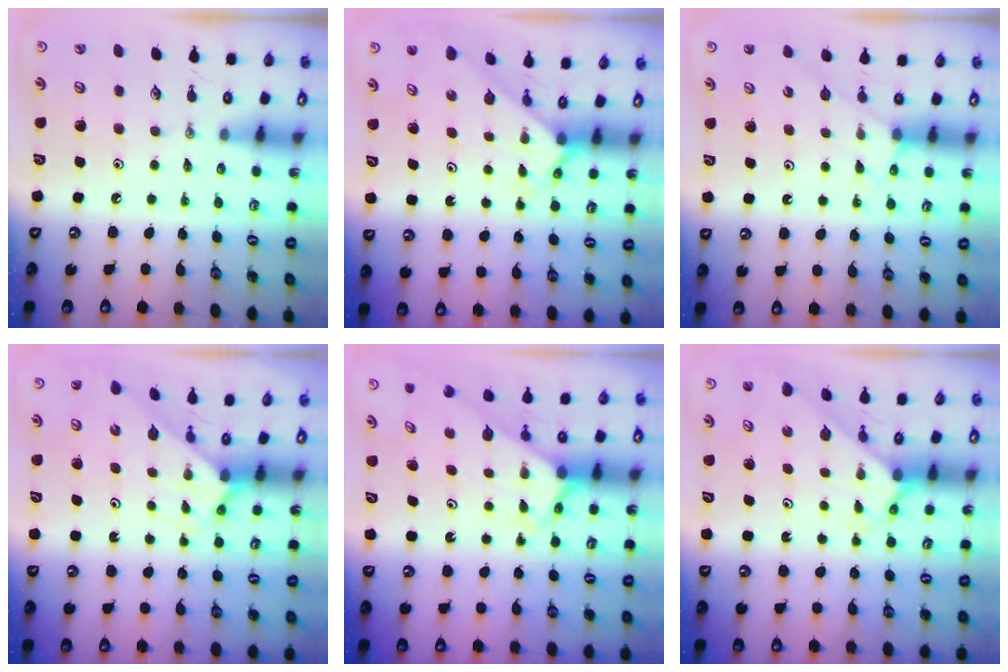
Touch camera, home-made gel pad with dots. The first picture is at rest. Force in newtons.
{"total": 2.3, "press": 2.3, "slide": 0.2}
{"total": 5.4, "press": 5.3, "slide": 0.7}
{"total": 2.6, "press": 2.6, "slide": 0.2}
{"total": 2.6, "press": 2.6, "slide": 0.1}
{"total": 2.5, "press": 2.5, "slide": 0.2}